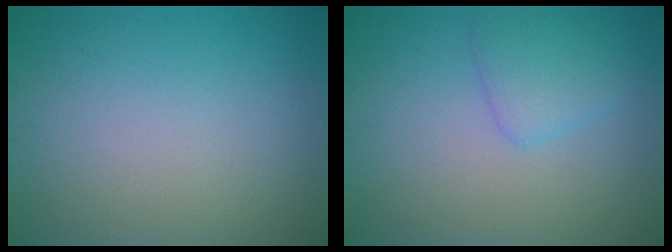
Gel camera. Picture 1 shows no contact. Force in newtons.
{"total": 2.5, "press": 2.4, "slide": 0.2}